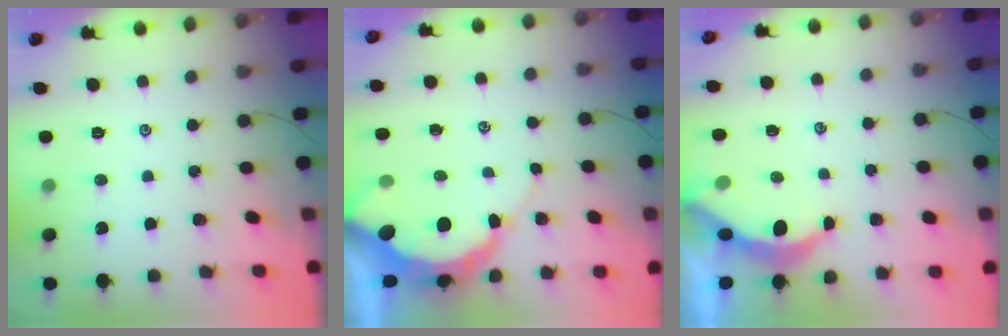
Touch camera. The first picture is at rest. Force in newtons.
{"total": 9.4, "press": 9.4, "slide": 1.0}
{"total": 3.9, "press": 3.9, "slide": 0.5}